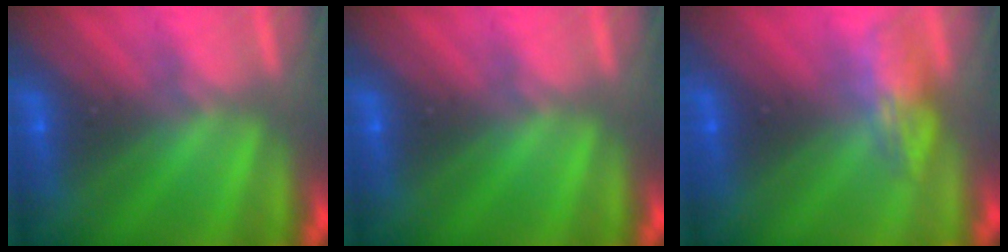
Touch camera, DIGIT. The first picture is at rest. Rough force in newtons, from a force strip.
{"total": 0.0}
{"total": 2.5}